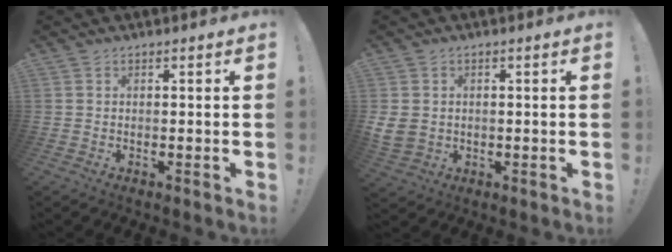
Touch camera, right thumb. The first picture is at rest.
{"total": 4.9, "force": [0.5, 4.3, 2.4], "torque": [-0.043, -0.006, 0.013]}